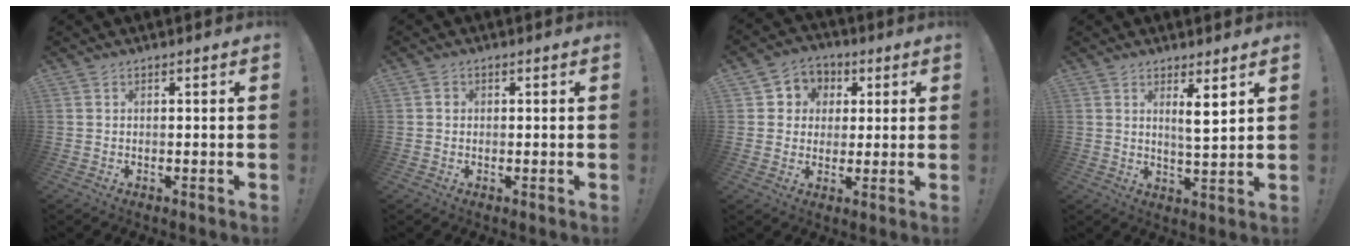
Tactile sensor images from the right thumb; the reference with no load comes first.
{"total": 1.1, "force": [-0.2, 1.0, 0.5], "torque": [0.000, 0.000, -0.006]}
{"total": 7.1, "force": [0.4, 6.9, 1.6], "torque": [-0.011, -0.001, 0.012]}
{"total": 5.7, "force": [3.2, 0.5, 4.7], "torque": [-0.069, -0.024, 0.047]}